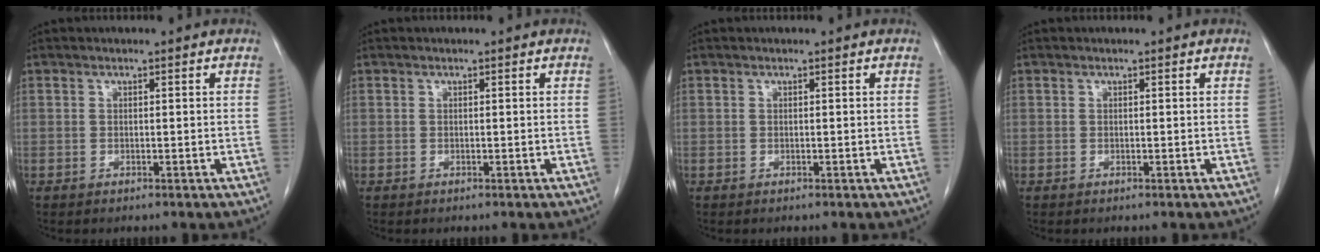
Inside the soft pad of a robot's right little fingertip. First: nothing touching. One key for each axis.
{"total": 0.0}
{"total": 0.0}
{"total": 0.0}